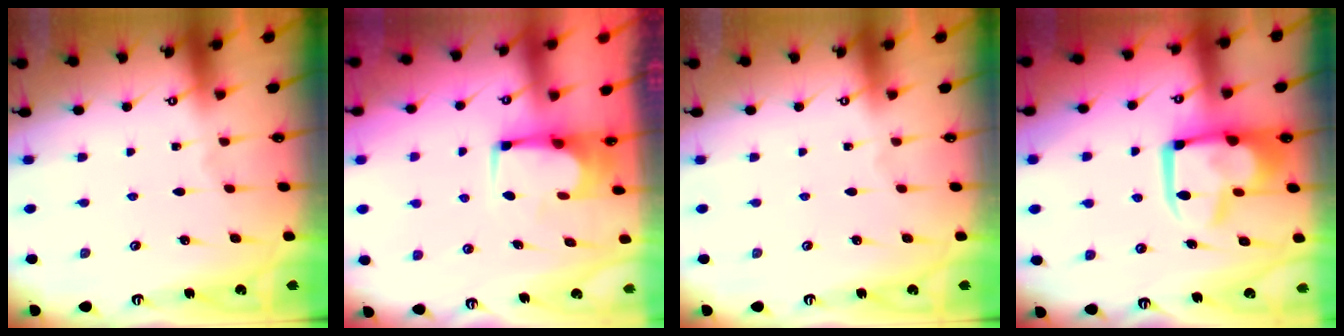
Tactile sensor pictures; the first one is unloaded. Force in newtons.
{"total": 2.5, "press": 2.5, "slide": 0.1}
{"total": 0.0}
{"total": 15.0, "press": 14.9, "slide": 1.6}